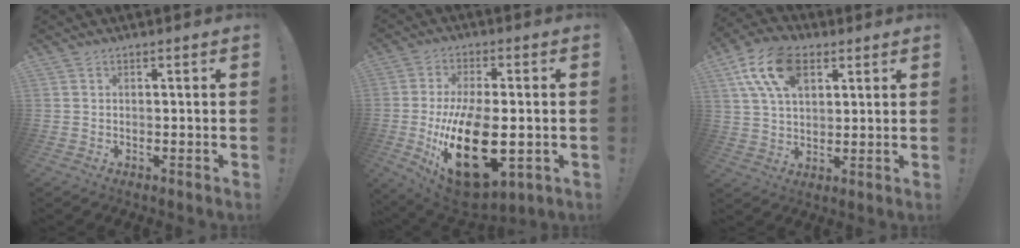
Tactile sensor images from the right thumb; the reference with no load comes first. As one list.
[{"total": 23.7, "force": [-4.1, 11.6, 20.2], "torque": [-0.369, -0.004, -0.052]}, {"total": 15.4, "force": [7.0, 9.1, 10.3], "torque": [-0.186, -0.015, 0.128]}]